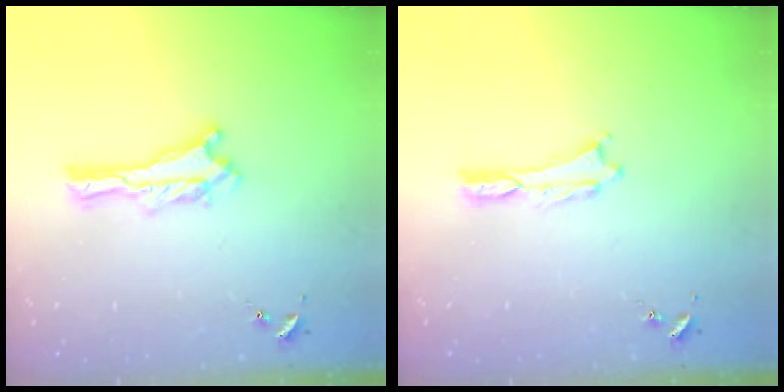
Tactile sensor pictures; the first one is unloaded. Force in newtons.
{"total": 0.0}